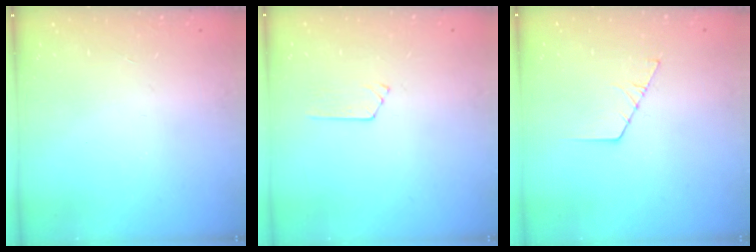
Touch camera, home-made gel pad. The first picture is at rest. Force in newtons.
{"total": 4.2, "press": 4.2, "slide": 0.4}
{"total": 2.1, "press": 2.1, "slide": 0.1}